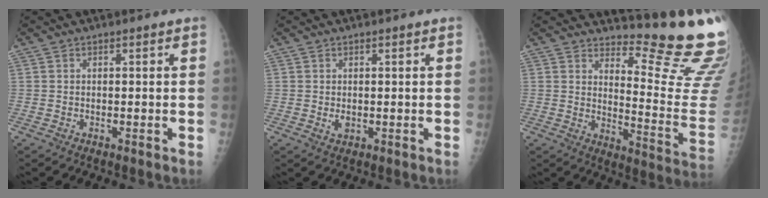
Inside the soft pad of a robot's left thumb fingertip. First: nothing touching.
{"total": 1.3, "force": [0.1, 0.8, 1.0], "torque": [-0.016, -0.004, 0.005]}
{"total": 17.2, "force": [15.2, 2.1, 7.7], "torque": [-0.070, -0.196, 0.188]}